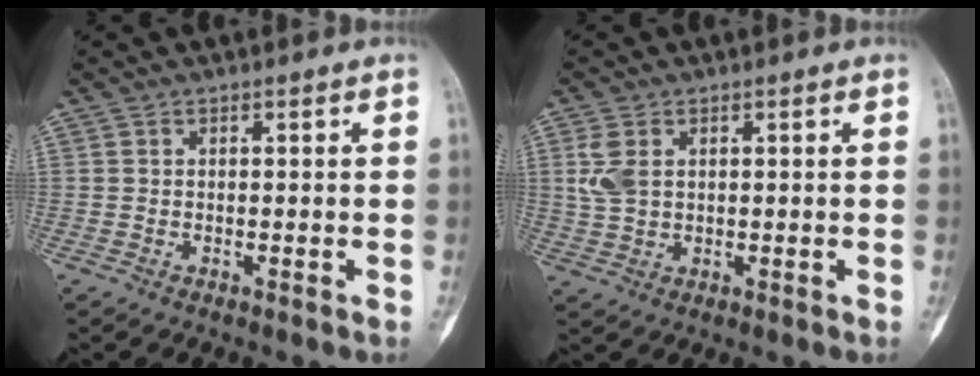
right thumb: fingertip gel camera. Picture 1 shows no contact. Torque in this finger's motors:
{"motor_torque": [0.11, 0.22, 0.35, 0.49, 0.04]}